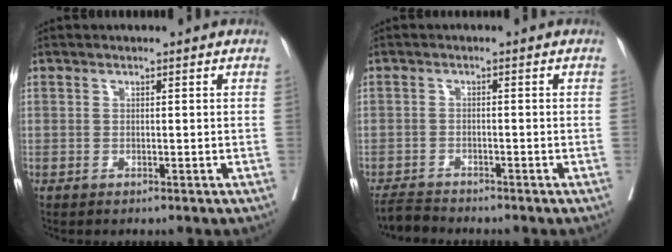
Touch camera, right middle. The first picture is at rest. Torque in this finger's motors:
{"motor_torque": [0.38, -0.43, 0.06, 0.03]}